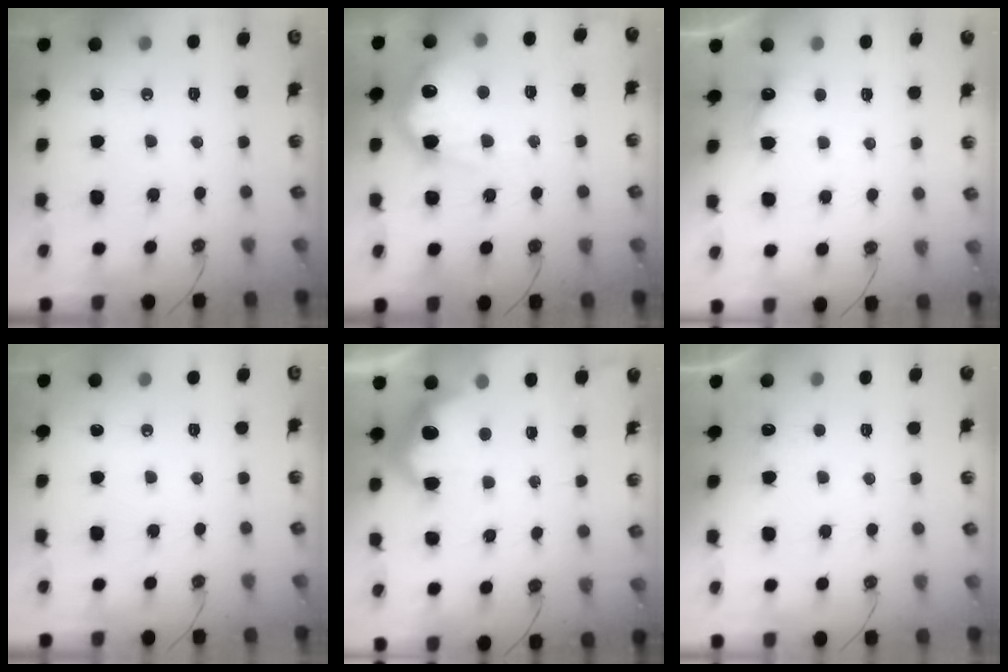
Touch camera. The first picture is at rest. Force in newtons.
{"total": 18.2, "press": 18.2, "slide": 1.6}
{"total": 3.2, "press": 3.0, "slide": 1.0}
{"total": 0.0}
{"total": 11.0, "press": 11.0, "slide": 0.8}
{"total": 1.2, "press": 1.0, "slide": 0.7}